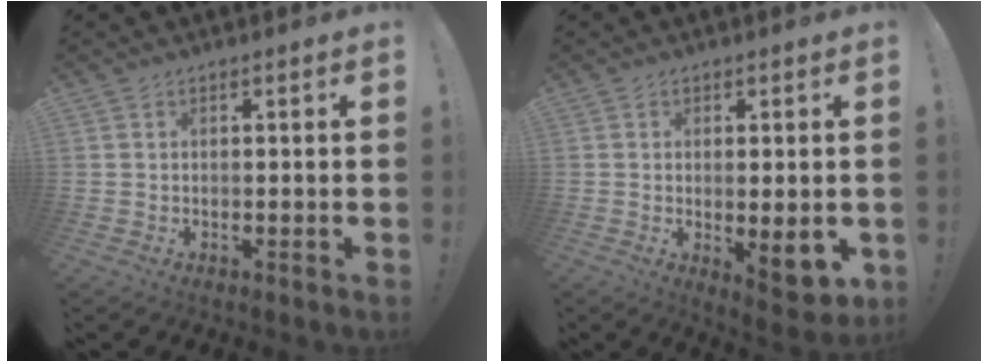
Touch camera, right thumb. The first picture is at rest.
{"total": 8.0, "force": [-1.0, 2.7, 7.5], "torque": [-0.077, -0.010, -0.010]}